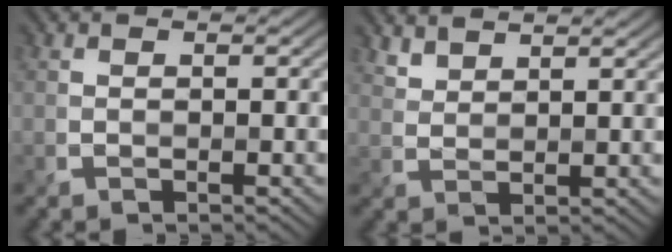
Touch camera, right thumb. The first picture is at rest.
{"total": 3.1, "force": [2.8, 0.9, 1.1], "torque": [-0.026, -0.003, 0.067]}